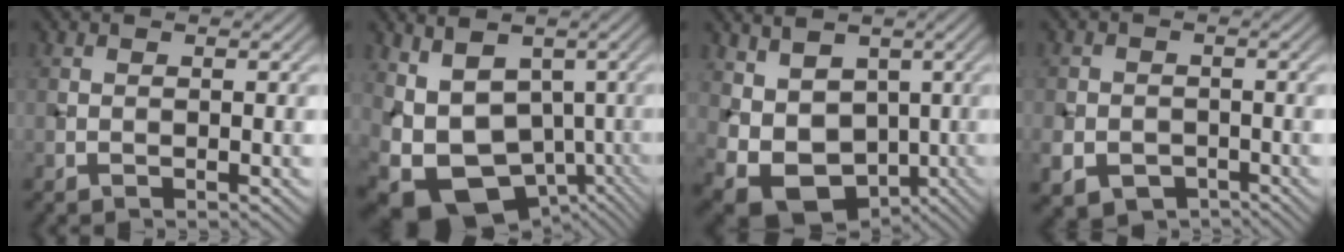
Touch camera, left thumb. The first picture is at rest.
{"total": 11.8, "force": [-1.1, 8.4, 8.1], "torque": [-0.155, -0.021, 0.014]}
{"total": 9.7, "force": [0.4, 7.7, 5.9], "torque": [-0.128, -0.021, 0.025]}
{"total": 5.2, "force": [-2.5, 4.2, 1.9], "torque": [-0.038, -0.018, -0.048]}